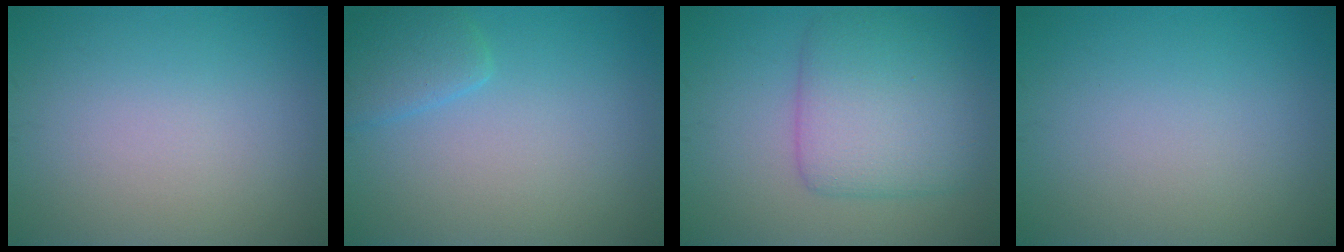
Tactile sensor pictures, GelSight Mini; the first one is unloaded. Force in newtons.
{"total": 2.3, "press": 2.3, "slide": 0.1}
{"total": 6.3, "press": 6.3, "slide": 0.1}
{"total": 0.0}